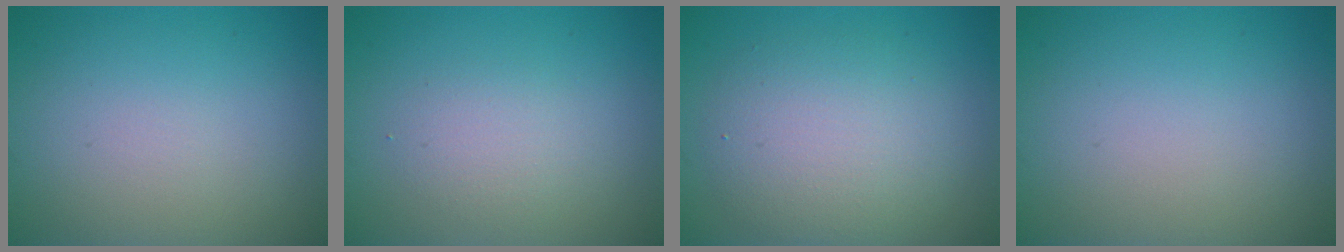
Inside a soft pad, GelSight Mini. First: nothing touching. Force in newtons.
{"total": 2.0, "press": 2.0, "slide": 0.0}
{"total": 5.2, "press": 5.2, "slide": 0.1}
{"total": 0.0}